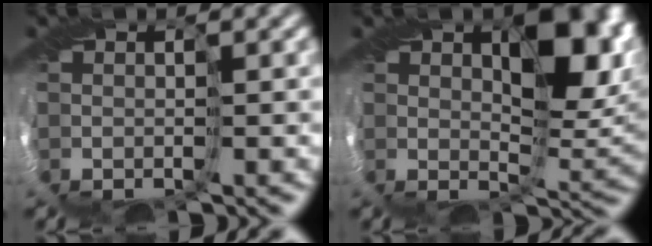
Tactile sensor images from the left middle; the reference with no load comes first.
{"total": 8.0, "force": [2.2, 4.2, 6.4], "torque": [-0.095, -0.004, 0.032]}